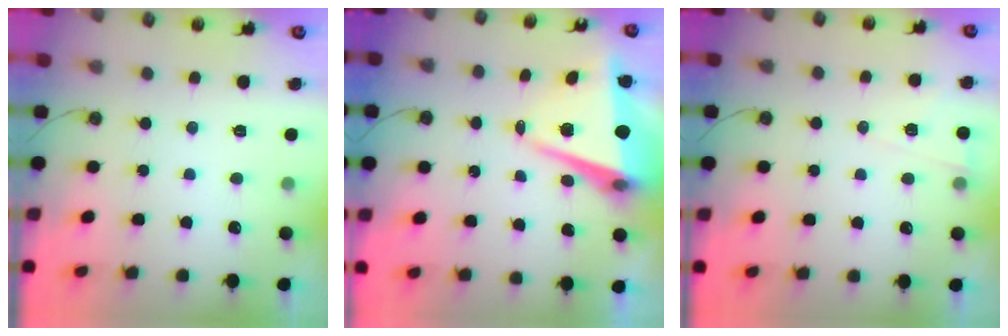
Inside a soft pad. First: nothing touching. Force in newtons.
{"total": 8.6, "press": 8.1, "slide": 3.0}
{"total": 5.2, "press": 5.2, "slide": 0.2}